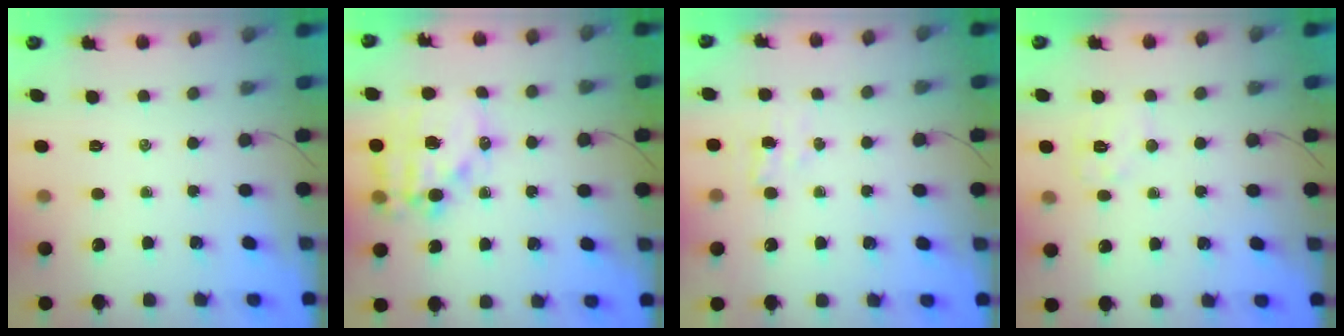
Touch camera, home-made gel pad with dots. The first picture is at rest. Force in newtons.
{"total": 15.1, "press": 14.8, "slide": 3.1}
{"total": 3.4, "press": 3.3, "slide": 0.9}
{"total": 6.1, "press": 6.1, "slide": 0.6}